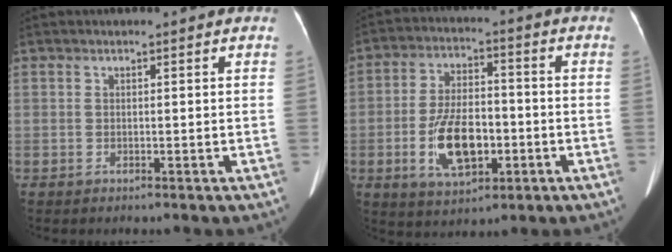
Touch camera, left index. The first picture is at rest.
{"total": 10.7, "force": [-3.1, 5.2, 8.8], "torque": [-0.176, 0.005, -0.049]}